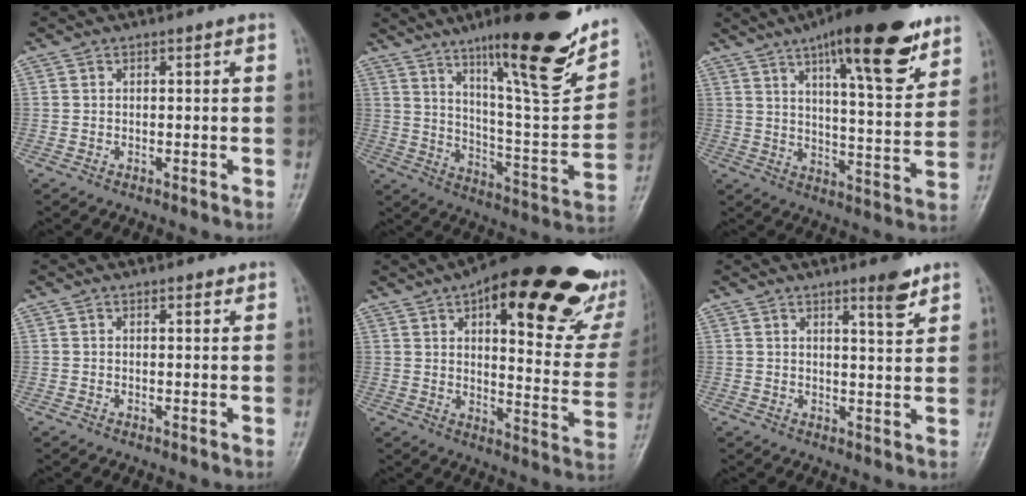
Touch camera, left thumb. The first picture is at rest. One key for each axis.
{"total": 24.6, "fx": 15.7, "fy": 4.9, "fz": 18.3, "tx": -0.242, "ty": -0.068, "tz": 0.251}
{"total": 20.3, "fx": 12.3, "fy": 5.4, "fz": 15.3, "tx": -0.198, "ty": -0.051, "tz": 0.185}
{"total": 1.2, "fx": 1.0, "fy": 0.5, "fz": 0.6, "tx": -0.005, "ty": -0.006, "tz": 0.011}
{"total": 32.3, "fx": 17.6, "fy": 11.7, "fz": 24.5, "tx": -0.273, "ty": -0.034, "tz": 0.239}
{"total": 4.9, "fx": 3.4, "fy": 0.8, "fz": 3.4, "tx": -0.043, "ty": -0.027, "tz": 0.049}